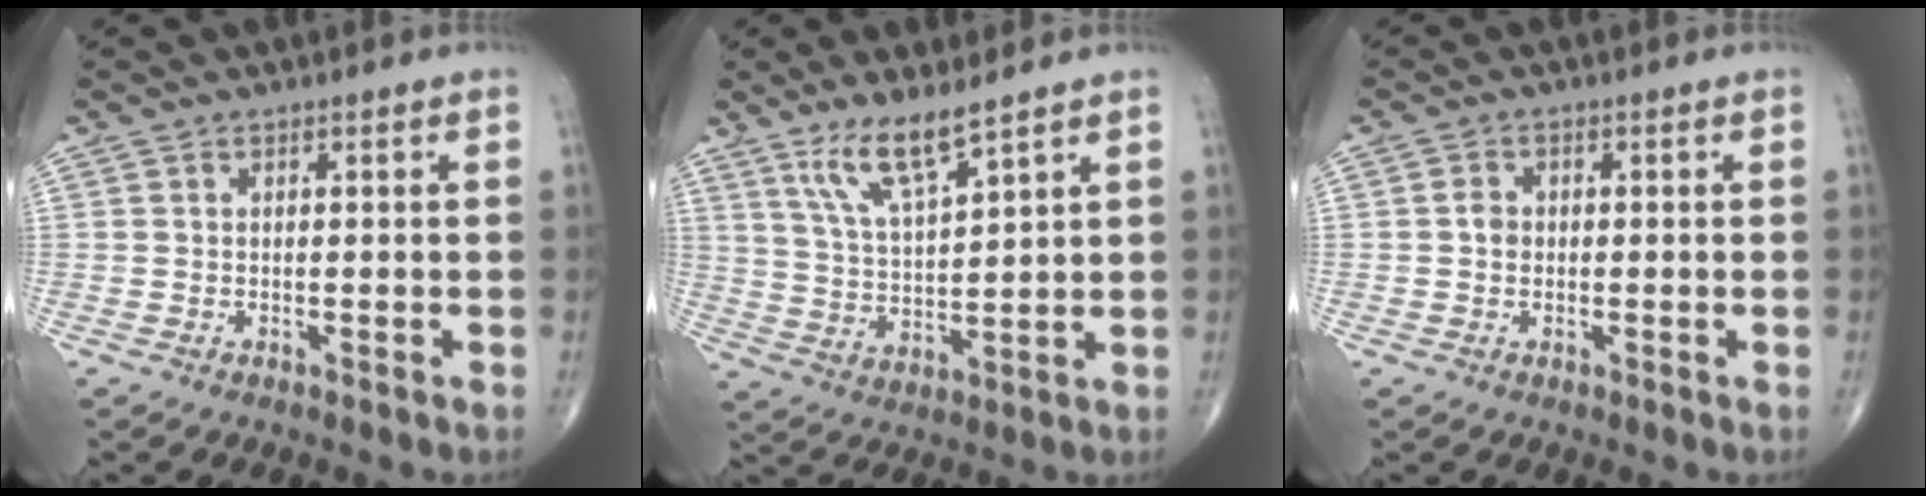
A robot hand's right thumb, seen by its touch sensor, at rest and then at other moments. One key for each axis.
{"total": 8.7, "fx": 6.2, "fy": 1.5, "fz": 5.9, "tx": -0.108, "ty": -0.044, "tz": 0.129}
{"total": 2.1, "fx": 0.0, "fy": 1.8, "fz": 1.1, "tx": -0.010, "ty": 0.007, "tz": -0.003}